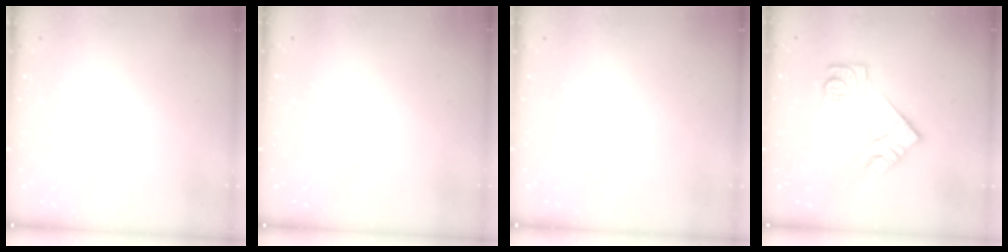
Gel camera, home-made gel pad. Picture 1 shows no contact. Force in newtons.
{"total": 0.0}
{"total": 1.5, "press": 1.5, "slide": 0.1}
{"total": 13.6, "press": 13.6, "slide": 0.9}